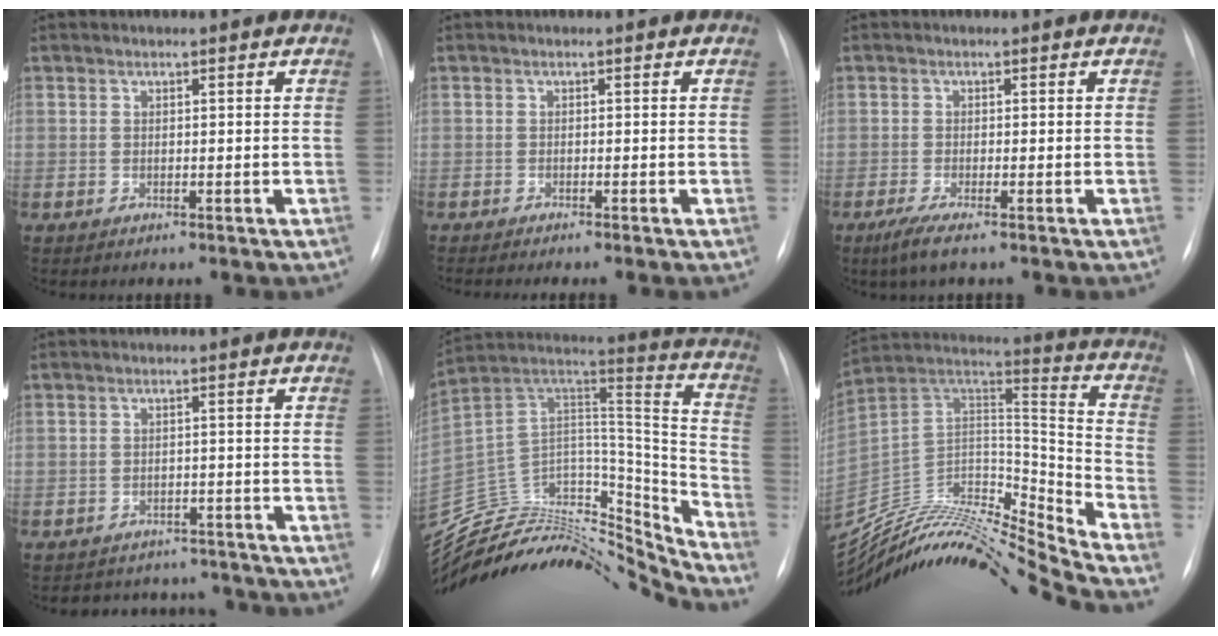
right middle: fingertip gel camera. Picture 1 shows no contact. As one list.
[{"total": 3.4, "force": [-2.8, -0.5, 1.9], "torque": [-0.015, -0.001, -0.039]}, {"total": 2.9, "force": [-1.8, 0.1, 2.3], "torque": [-0.053, -0.011, -0.039]}, {"total": 8.8, "force": [-8.1, 3.4, 0.5], "torque": [-0.002, 0.022, -0.096]}, {"total": 34.8, "force": [-31.9, 7.8, 11.4], "torque": [-0.208, -0.002, -0.492]}, {"total": 24.5, "force": [-23.3, 0.5, 7.6], "torque": [-0.158, 0.027, -0.390]}]